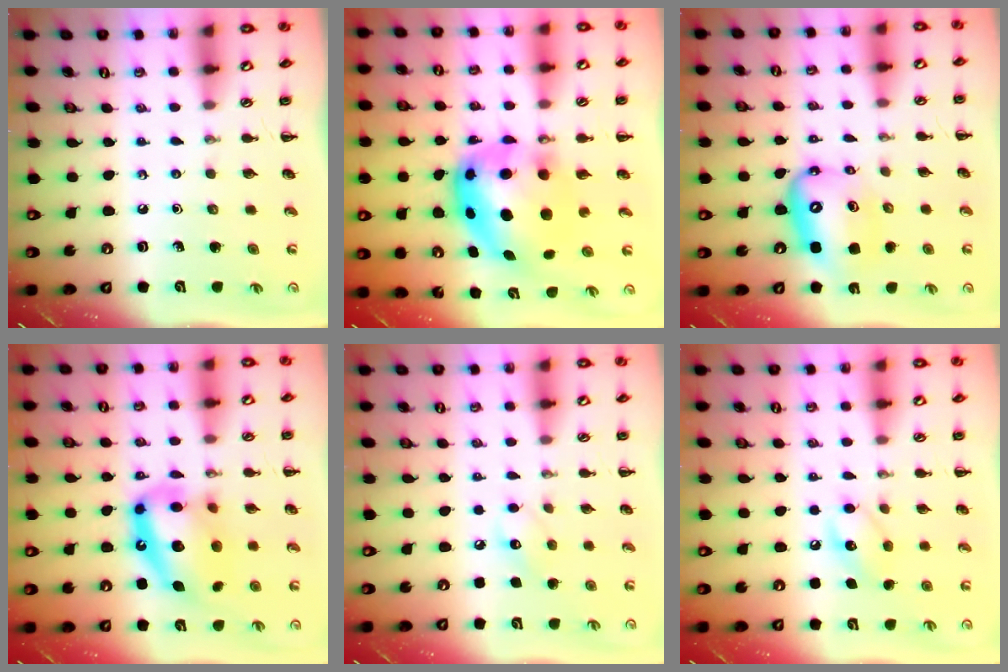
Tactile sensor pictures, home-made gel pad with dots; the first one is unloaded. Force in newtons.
{"total": 10.7, "press": 10.5, "slide": 2.5}
{"total": 12.5, "press": 12.1, "slide": 3.1}
{"total": 17.5, "press": 17.0, "slide": 4.4}
{"total": 8.1, "press": 8.0, "slide": 1.5}
{"total": 9.4, "press": 9.3, "slide": 1.1}